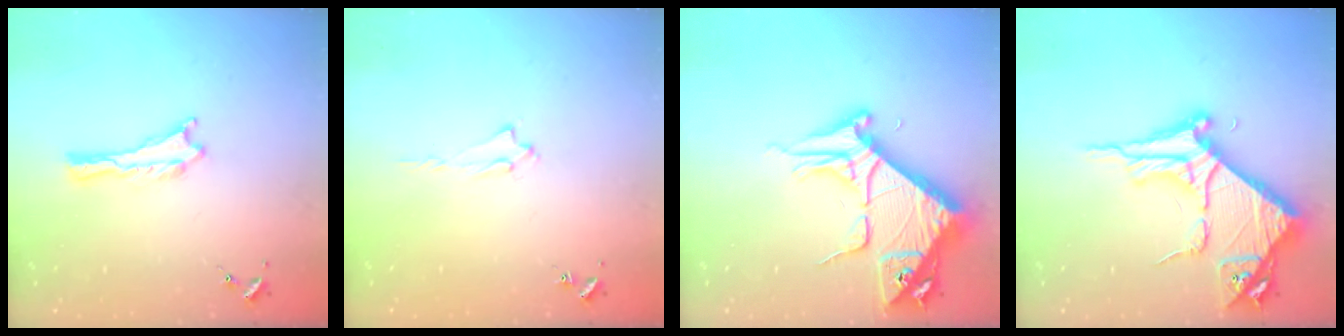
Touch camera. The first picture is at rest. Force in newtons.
{"total": 1.6, "press": 1.6, "slide": 0.2}
{"total": 9.0, "press": 8.9, "slide": 1.2}
{"total": 8.4, "press": 8.4, "slide": 0.9}